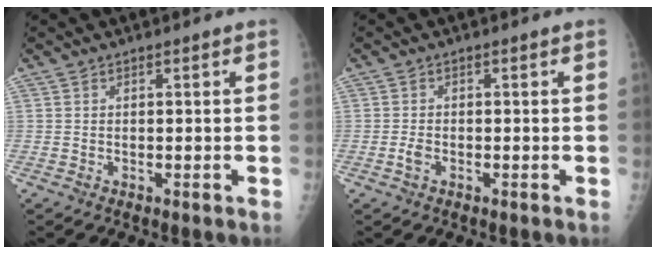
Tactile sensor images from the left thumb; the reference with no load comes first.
{"total": 1.6, "force": [-0.7, 0.9, 1.1], "torque": [-0.025, 0.001, -0.014]}